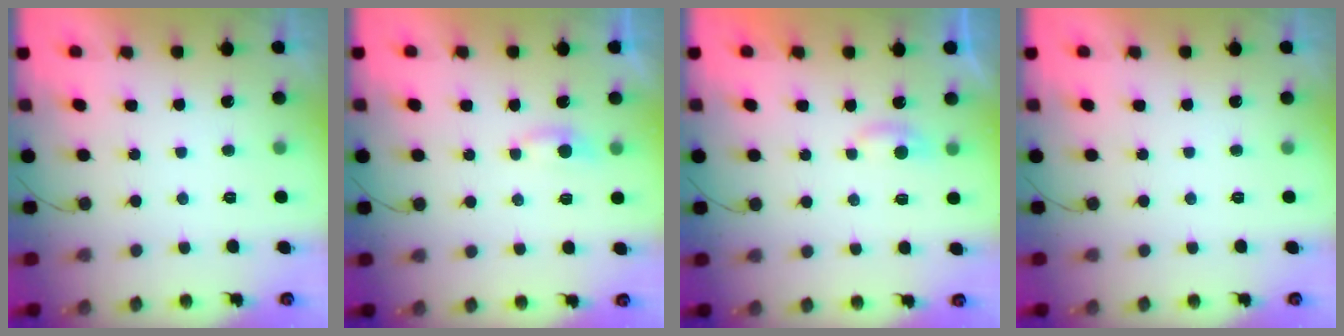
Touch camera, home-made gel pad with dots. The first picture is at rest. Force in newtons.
{"total": 3.4, "press": 3.4, "slide": 0.5}
{"total": 2.8, "press": 2.8, "slide": 0.3}
{"total": 0.0}